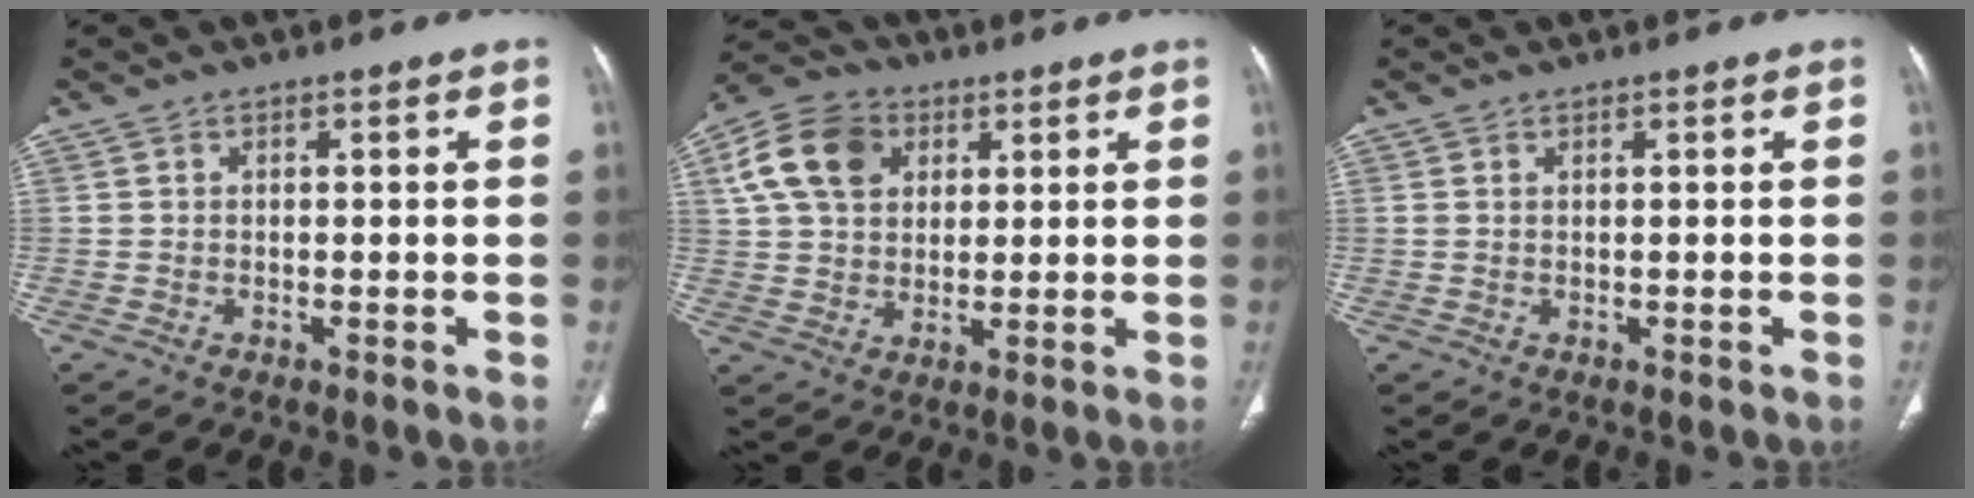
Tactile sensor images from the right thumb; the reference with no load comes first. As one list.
[{"total": 12.1, "force": [4.3, 9.0, 6.8], "torque": [-0.111, 0.002, 0.073]}, {"total": 0.5, "force": [0.2, 0.3, 0.3], "torque": [-0.009, 0.006, 0.006]}]